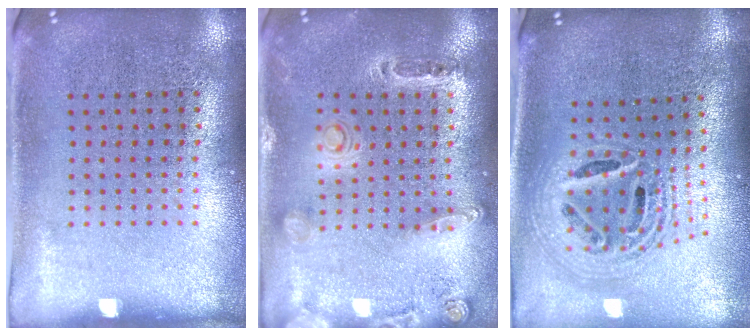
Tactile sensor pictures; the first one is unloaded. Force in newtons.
{"total": 0.8, "press": 0.7, "slide": 0.3}
{"total": 2.3, "press": 1.8, "slide": 1.6}